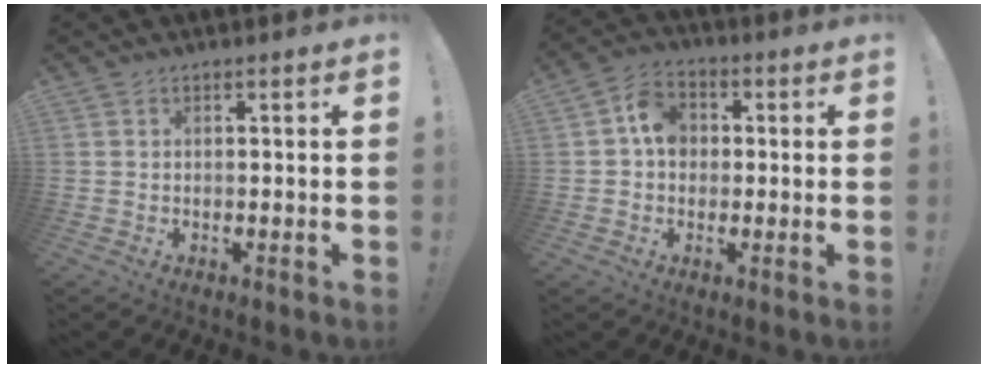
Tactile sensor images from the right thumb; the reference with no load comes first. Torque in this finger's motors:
{"motor_torque": [0.06, -0.19, 0.30, -0.29, 0.00]}